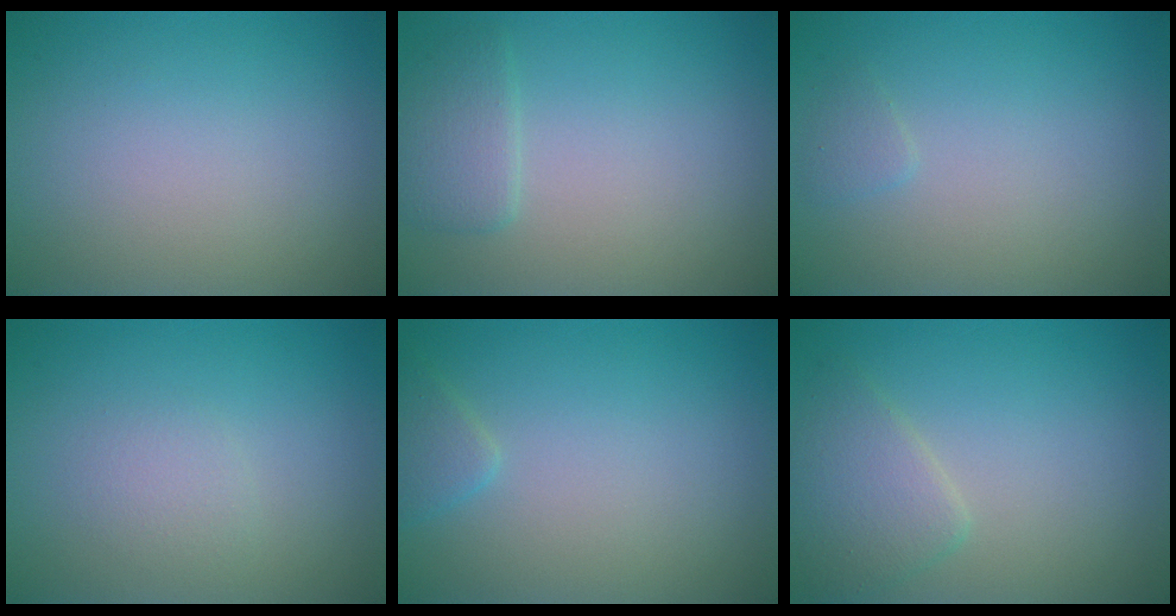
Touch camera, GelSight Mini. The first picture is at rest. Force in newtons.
{"total": 2.0, "press": 2.0, "slide": 0.3}
{"total": 0.7, "press": 0.7, "slide": 0.1}
{"total": 1.3, "press": 1.3, "slide": 0.2}
{"total": 1.4, "press": 1.4, "slide": 0.1}
{"total": 2.9, "press": 2.9, "slide": 0.1}